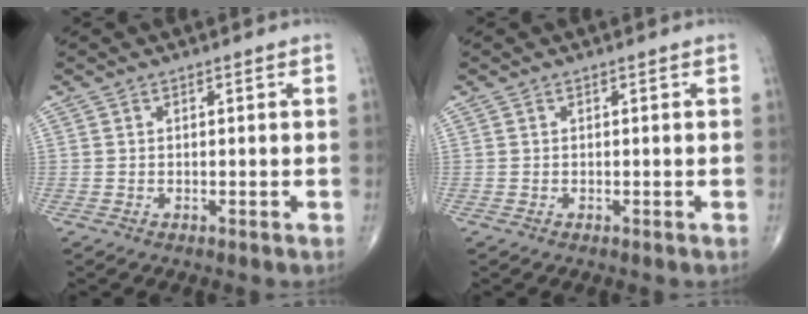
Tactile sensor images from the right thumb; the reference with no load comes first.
{"total": 0.0}